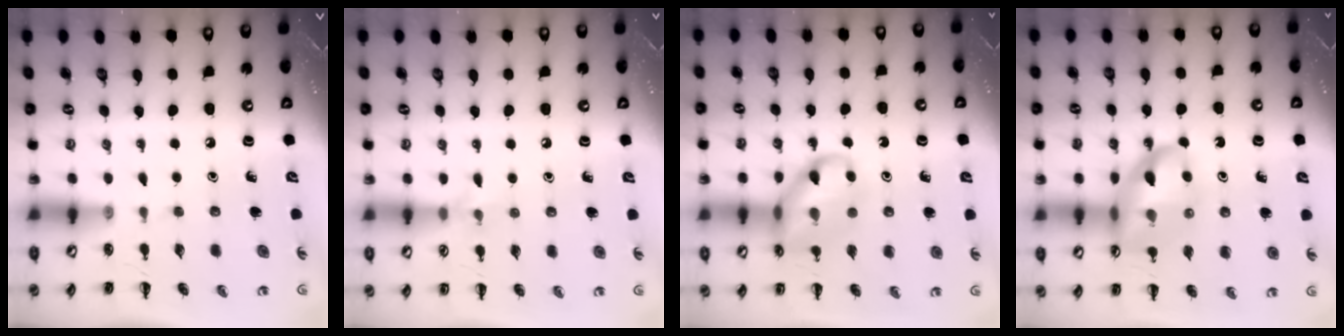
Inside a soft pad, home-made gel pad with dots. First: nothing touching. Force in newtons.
{"total": 5.6, "press": 5.3, "slide": 1.8}
{"total": 12.7, "press": 12.6, "slide": 1.3}
{"total": 16.8, "press": 16.5, "slide": 3.2}